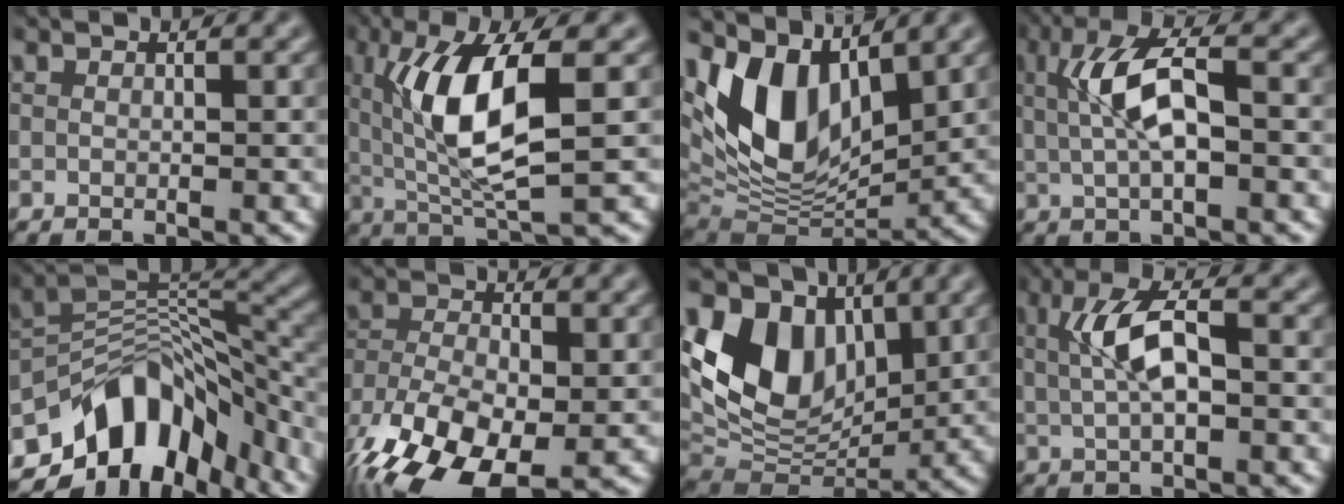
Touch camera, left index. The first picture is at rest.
{"total": 8.3, "force": [1.0, 2.1, 8.0], "torque": [-0.144, -0.008, 0.030]}
{"total": 9.2, "force": [3.9, 4.9, 6.7], "torque": [-0.137, -0.010, 0.079]}
{"total": 5.4, "force": [0.1, 1.7, 5.1], "torque": [-0.098, 0.012, 0.007]}
{"total": 11.0, "force": [-7.2, 6.1, 5.7], "torque": [-0.072, 0.010, -0.128]}
{"total": 13.6, "force": [-7.9, 6.4, 9.0], "torque": [-0.171, -0.033, -0.128]}
{"total": 9.3, "force": [3.2, 6.4, 6.0], "torque": [-0.121, -0.007, 0.061]}
{"total": 4.7, "force": [0.1, 1.5, 4.4], "torque": [-0.086, 0.011, 0.006]}